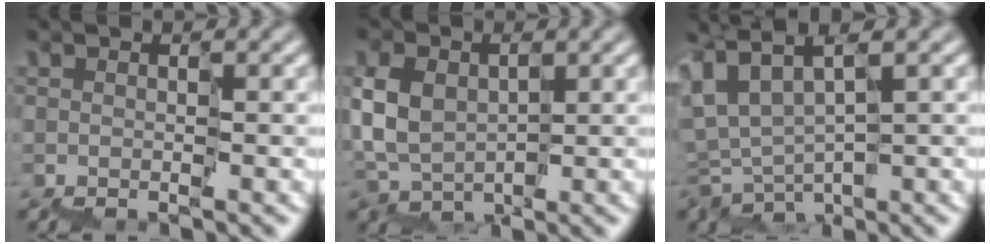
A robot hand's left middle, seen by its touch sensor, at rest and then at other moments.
{"total": 2.6, "force": [0.3, 2.2, 1.4], "torque": [-0.038, 0.011, 0.002]}
{"total": 3.0, "force": [-0.8, 1.6, 2.4], "torque": [-0.061, 0.002, -0.012]}